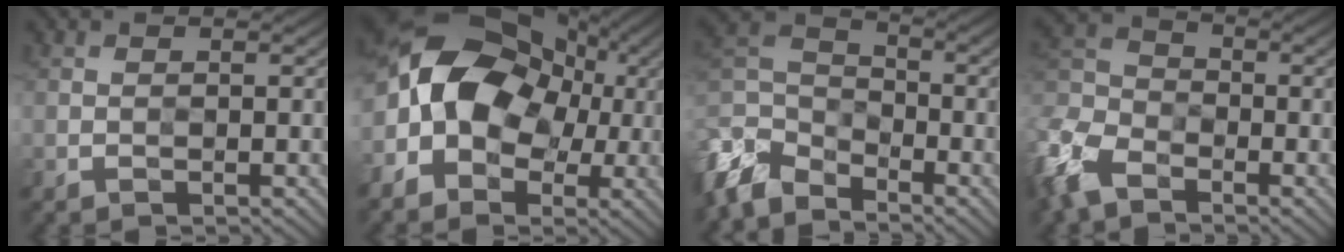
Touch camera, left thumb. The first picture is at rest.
{"total": 14.3, "force": [-0.4, 11.2, 8.8], "torque": [-0.181, 0.004, -0.029]}
{"total": 8.8, "force": [-6.5, 4.6, 3.8], "torque": [-0.098, -0.005, -0.152]}
{"total": 9.4, "force": [-6.0, 5.3, 4.9], "torque": [-0.137, -0.015, -0.147]}